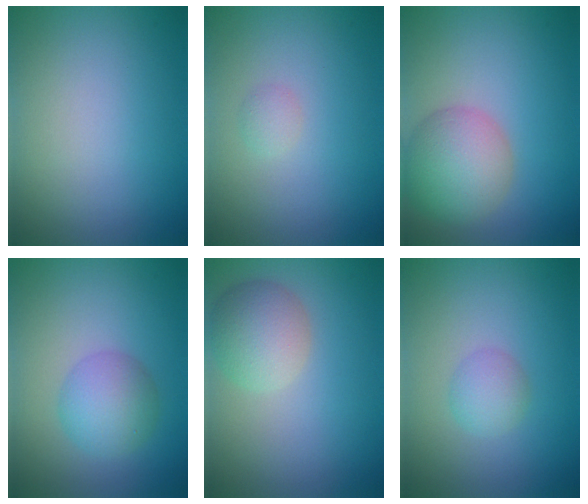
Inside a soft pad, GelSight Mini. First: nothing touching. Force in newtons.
{"total": 0.9, "press": 0.9, "slide": 0.0}
{"total": 6.0, "press": 6.0, "slide": 0.4}
{"total": 3.9, "press": 3.9, "slide": 0.1}
{"total": 4.1, "press": 4.1, "slide": 0.3}
{"total": 1.9, "press": 1.9, "slide": 0.0}